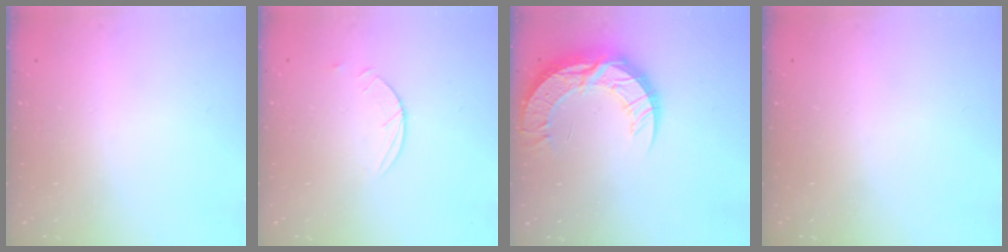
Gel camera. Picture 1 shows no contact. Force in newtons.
{"total": 2.9, "press": 2.8, "slide": 0.3}
{"total": 16.1, "press": 16.1, "slide": 1.3}
{"total": 0.0}